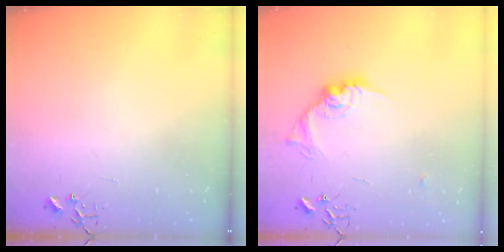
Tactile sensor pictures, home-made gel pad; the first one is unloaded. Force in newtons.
{"total": 13.4, "press": 13.3, "slide": 0.8}